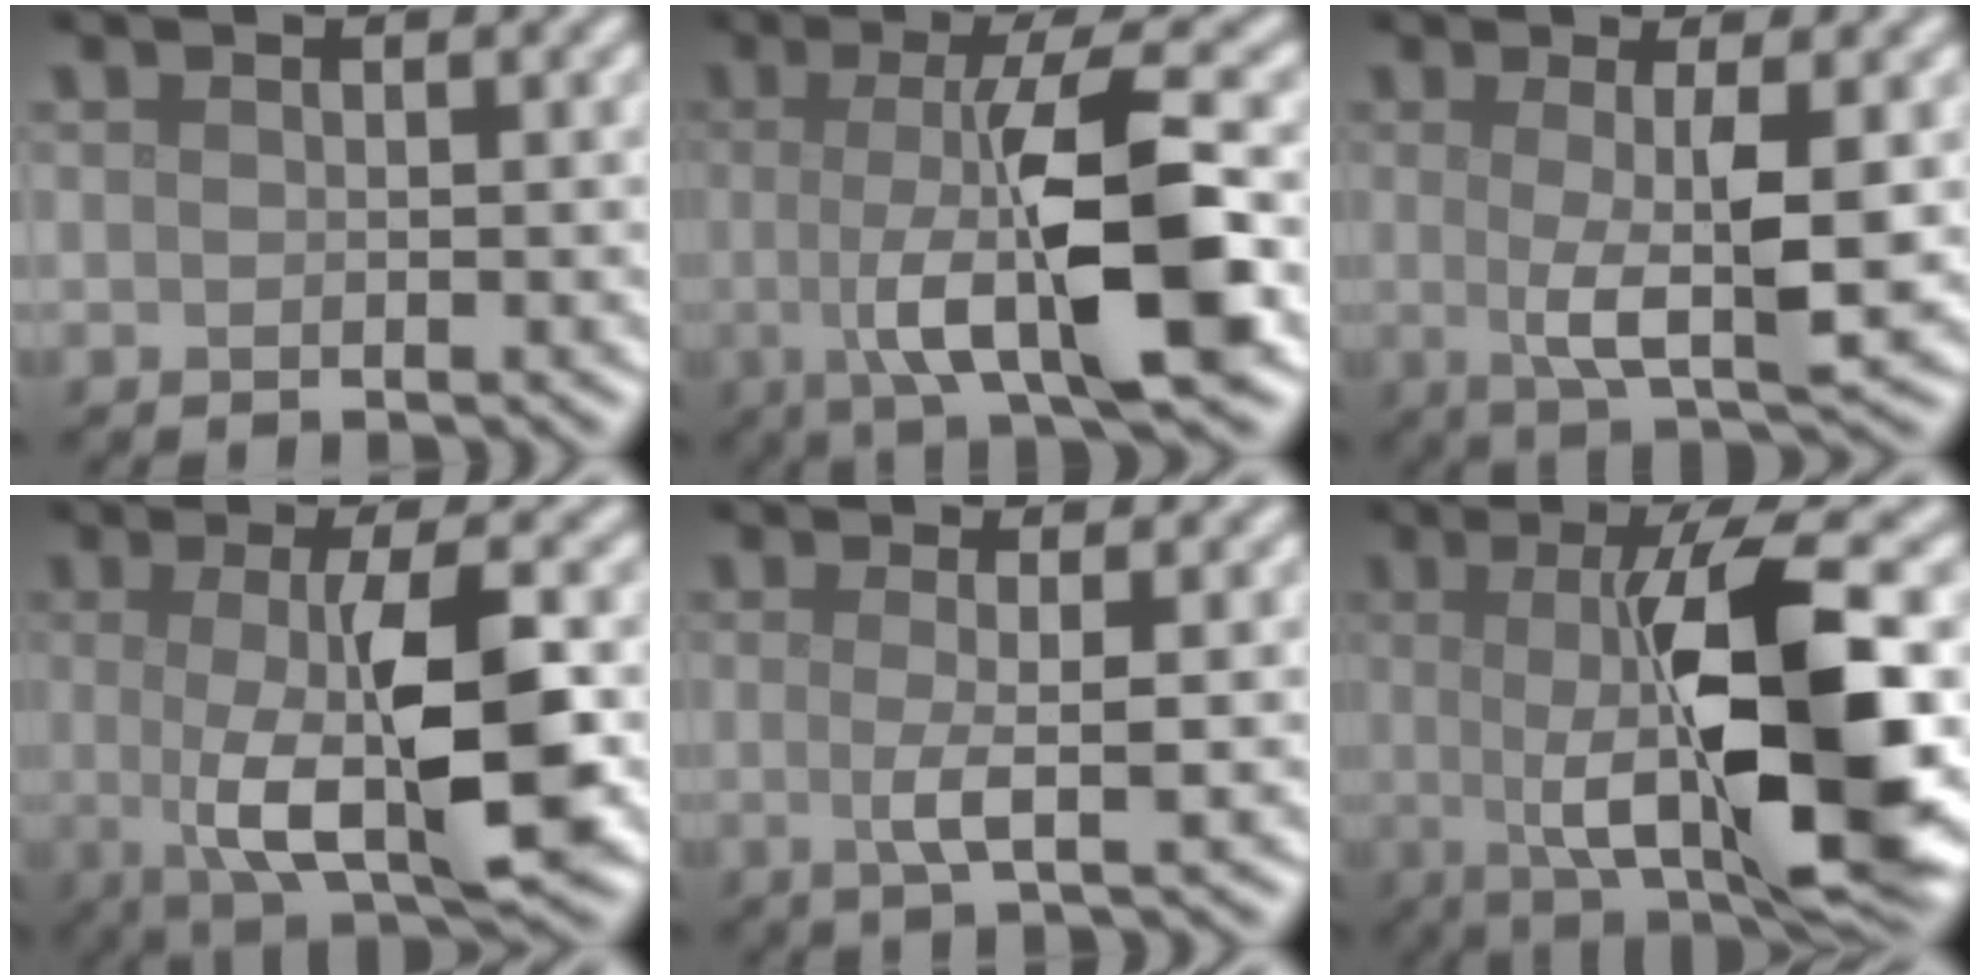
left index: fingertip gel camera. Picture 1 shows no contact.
{"total": 10.1, "force": [-0.8, 2.5, 9.7], "torque": [-0.142, -0.002, -0.017]}
{"total": 4.9, "force": [0.1, 0.9, 4.8], "torque": [-0.083, -0.006, 0.001]}
{"total": 8.7, "force": [-0.3, 2.3, 8.3], "torque": [-0.130, -0.014, -0.003]}
{"total": 2.6, "force": [0.0, 0.7, 2.5], "torque": [-0.046, -0.006, -0.004]}
{"total": 13.0, "force": [-0.1, 3.4, 12.6], "torque": [-0.188, -0.012, -0.001]}